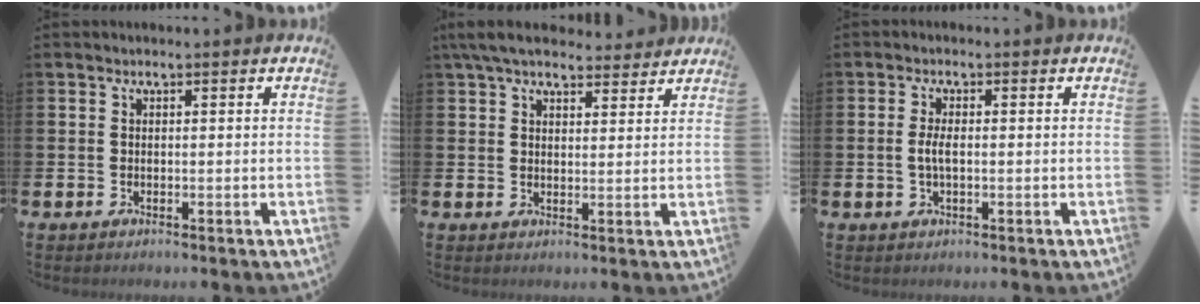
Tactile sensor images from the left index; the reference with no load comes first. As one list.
[{"total": 6.0, "force": [5.4, 1.7, 2.1], "torque": [-0.049, -0.015, 0.099]}, {"total": 2.2, "force": [-0.1, 0.8, 2.1], "torque": [-0.038, -0.005, -0.008]}]